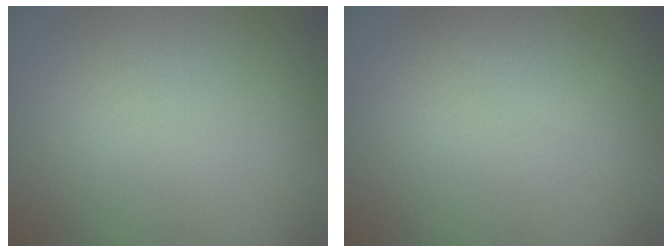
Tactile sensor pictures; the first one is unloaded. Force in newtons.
{"total": 1.7, "press": 1.7, "slide": 0.1}